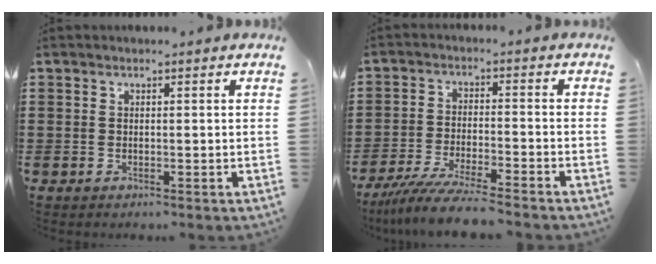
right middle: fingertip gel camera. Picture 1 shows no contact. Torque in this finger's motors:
{"motor_torque": [1.48, -0.65, 0.51, 0.14]}